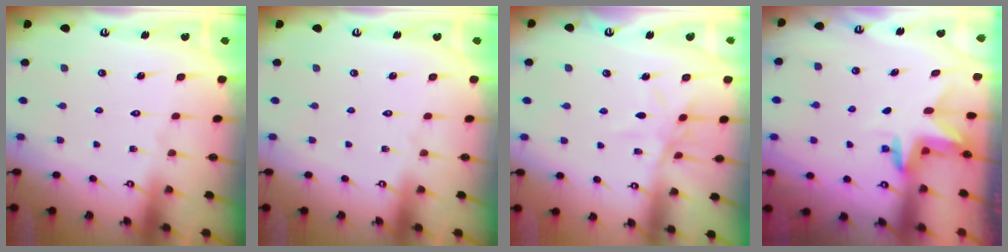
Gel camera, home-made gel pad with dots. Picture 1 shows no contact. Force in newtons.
{"total": 0.0}
{"total": 7.7, "press": 7.7, "slide": 0.7}
{"total": 3.3, "press": 3.3, "slide": 0.3}